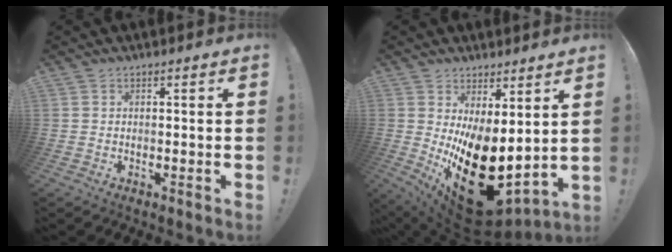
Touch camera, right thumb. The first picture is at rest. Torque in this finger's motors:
{"motor_torque": [0.02, 1.32, 2.77, 0.00, 0.79]}